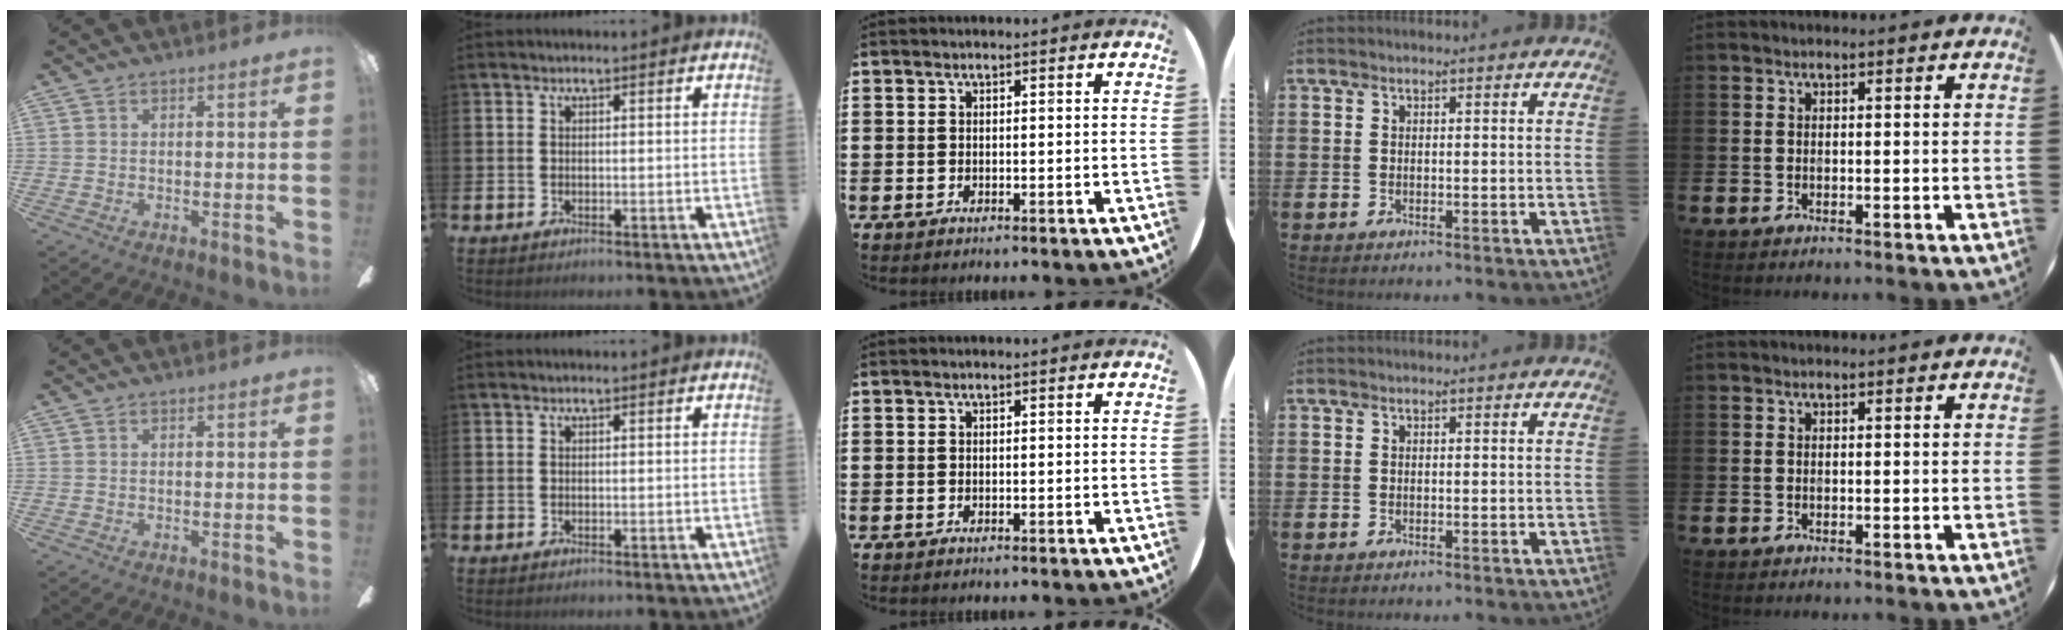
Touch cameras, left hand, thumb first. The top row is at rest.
{}